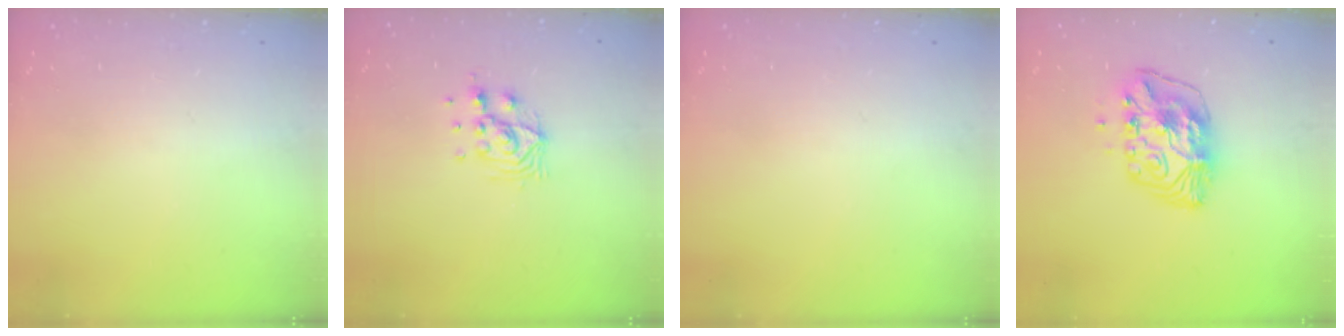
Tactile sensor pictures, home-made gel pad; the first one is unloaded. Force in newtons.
{"total": 8.4, "press": 8.4, "slide": 0.6}
{"total": 0.0}
{"total": 10.4, "press": 10.4, "slide": 1.1}